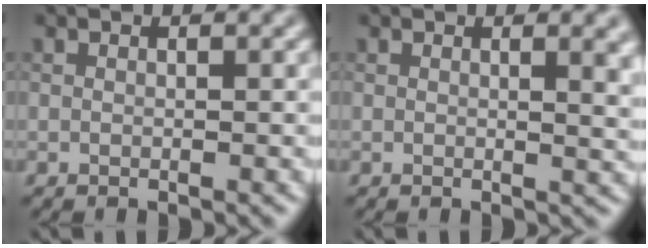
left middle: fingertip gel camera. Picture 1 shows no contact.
{"total": 3.2, "force": [1.1, 1.2, 2.7], "torque": [-0.021, 0.001, 0.013]}